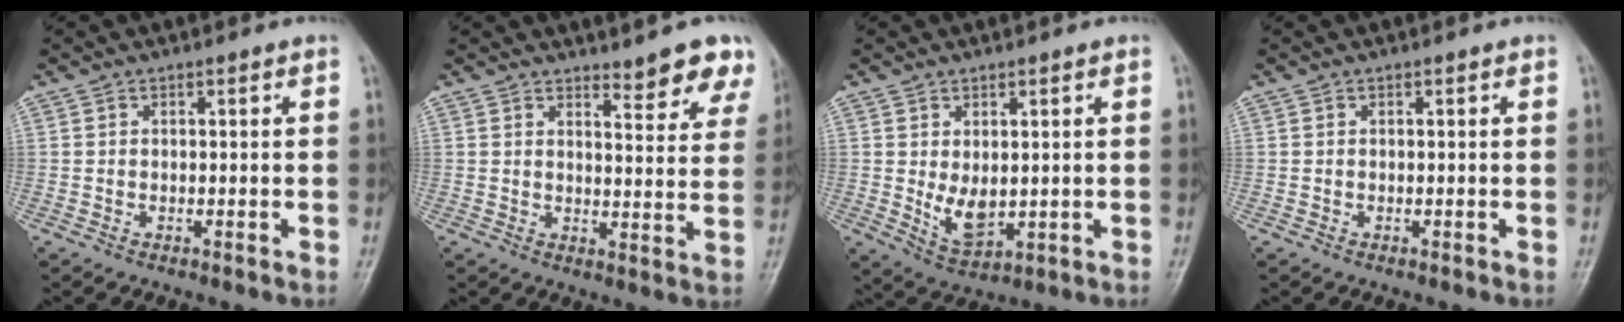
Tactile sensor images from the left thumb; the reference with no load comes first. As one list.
[{"total": 7.5, "force": [6.2, 2.1, 3.7], "torque": [-0.019, -0.044, 0.066]}, {"total": 6.3, "force": [0.2, 3.7, 5.2], "torque": [-0.080, -0.011, 0.019]}, {"total": 0.0}]